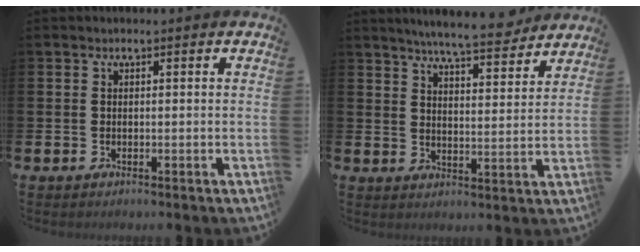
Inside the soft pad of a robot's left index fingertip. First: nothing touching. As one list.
[{"total": 7.0, "force": [6.7, 0.4, 2.0], "torque": [-0.047, -0.039, 0.117]}]